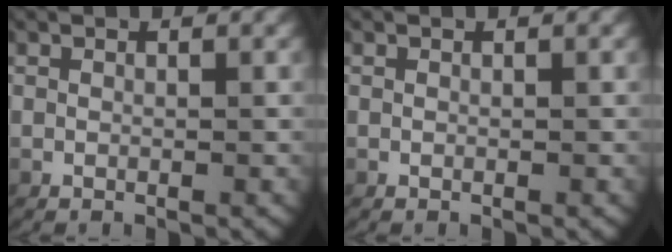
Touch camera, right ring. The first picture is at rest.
{"total": 0.0}